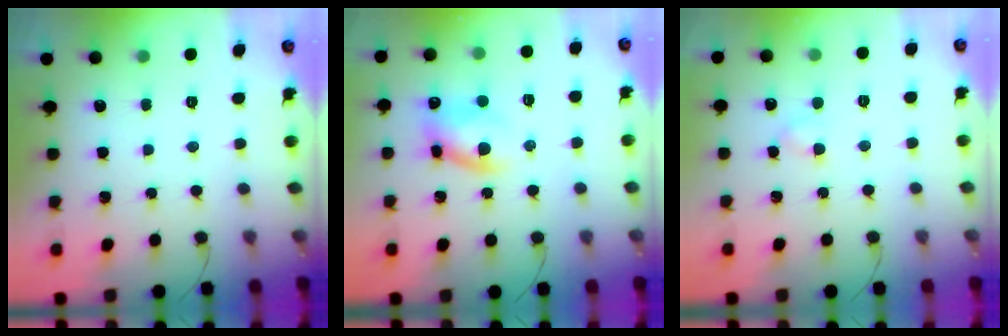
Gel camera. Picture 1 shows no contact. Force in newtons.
{"total": 9.8, "press": 9.6, "slide": 1.7}
{"total": 2.7, "press": 2.5, "slide": 1.1}